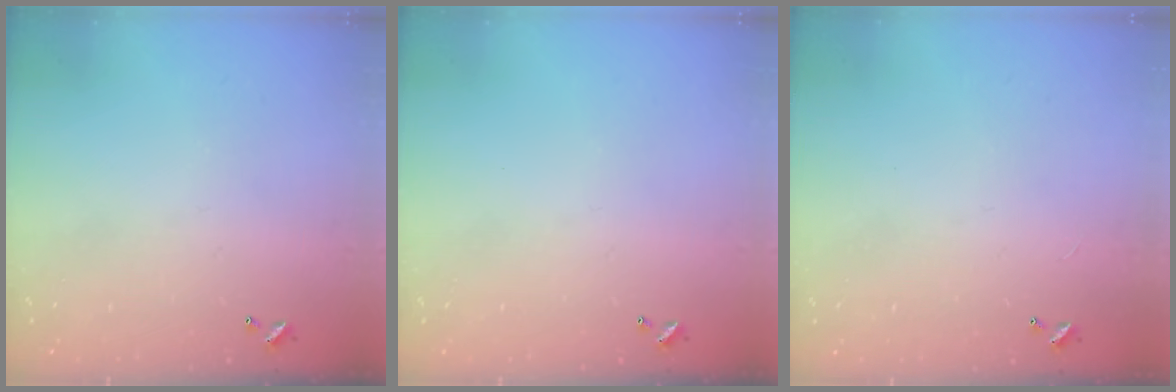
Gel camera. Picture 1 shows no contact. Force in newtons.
{"total": 0.0}
{"total": 2.8, "press": 2.8, "slide": 0.3}